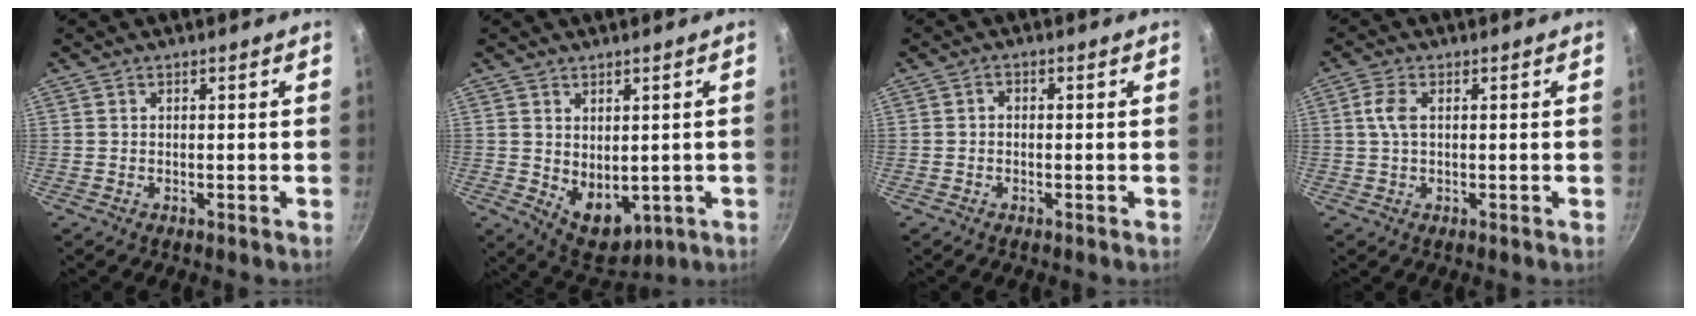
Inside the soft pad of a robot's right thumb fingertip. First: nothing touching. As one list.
[{"total": 8.0, "force": [0.3, 5.5, 5.8], "torque": [-0.060, -0.018, 0.029]}, {"total": 1.1, "force": [-0.3, 0.8, 0.7], "torque": [-0.013, 0.007, -0.008]}, {"total": 3.4, "force": [0.5, 1.8, 2.9], "torque": [-0.066, 0.007, 0.008]}]